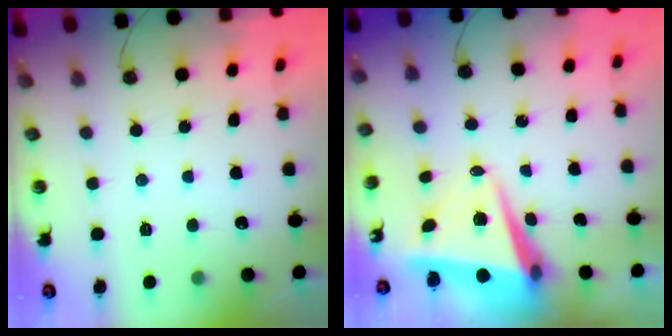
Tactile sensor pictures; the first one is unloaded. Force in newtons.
{"total": 7.3, "press": 7.1, "slide": 1.8}